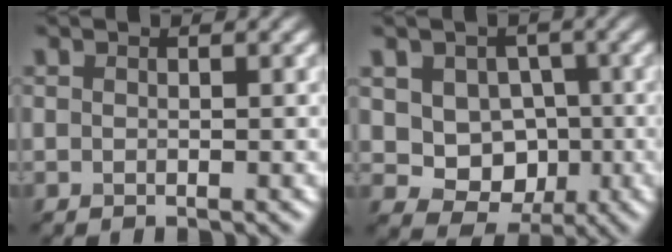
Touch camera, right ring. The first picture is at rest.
{"total": 6.1, "force": [0.2, 5.4, 2.9], "torque": [-0.033, 0.010, -0.010]}